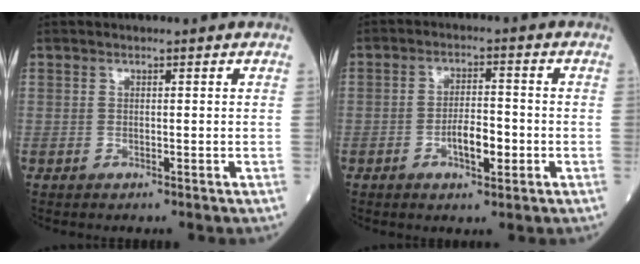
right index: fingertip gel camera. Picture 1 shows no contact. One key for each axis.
{"total": 5.1, "fx": -1.7, "fy": 1.7, "fz": 4.5, "tx": -0.075, "ty": 0.005, "tz": -0.027}